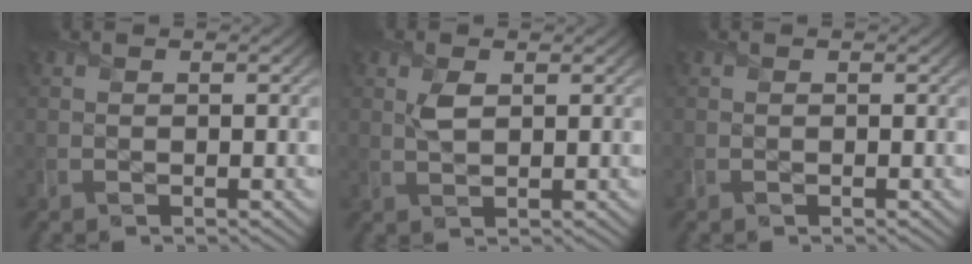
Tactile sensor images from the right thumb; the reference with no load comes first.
{"total": 2.2, "force": [0.8, 1.1, 1.8], "torque": [-0.040, -0.002, 0.016]}
{"total": 0.0}